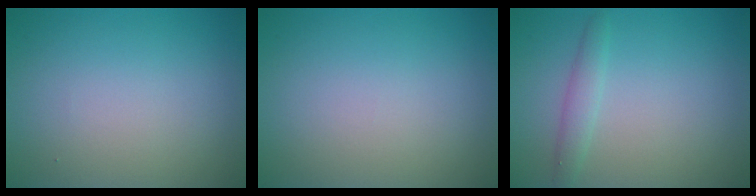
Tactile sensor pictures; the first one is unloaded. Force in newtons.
{"total": 0.0}
{"total": 1.6, "press": 1.6, "slide": 0.1}